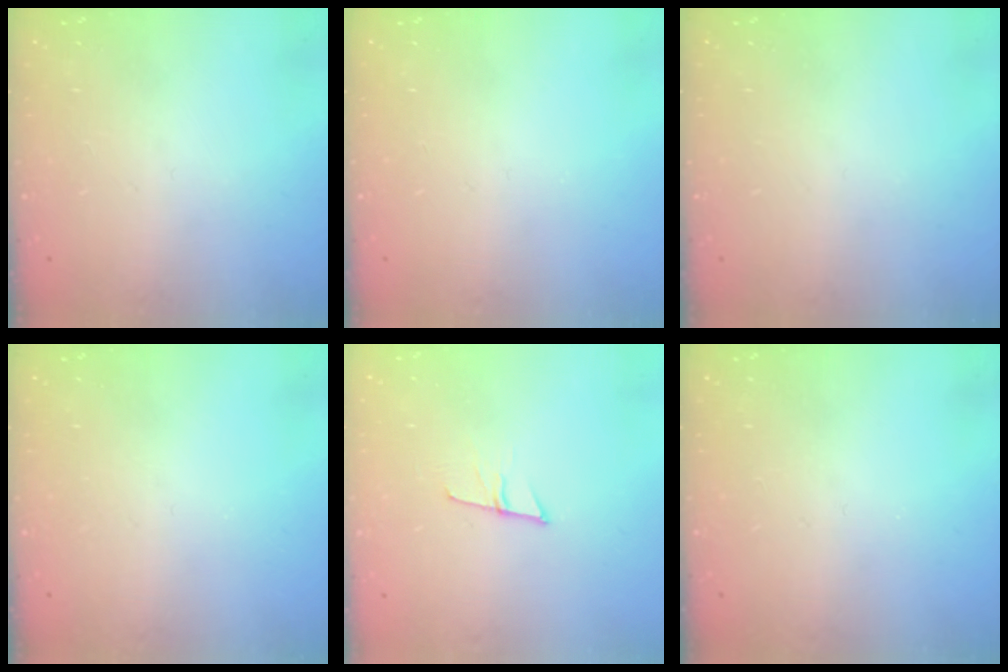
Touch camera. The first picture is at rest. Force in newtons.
{"total": 0.0}
{"total": 0.0}
{"total": 0.0}
{"total": 6.0, "press": 5.9, "slide": 1.0}
{"total": 0.0}